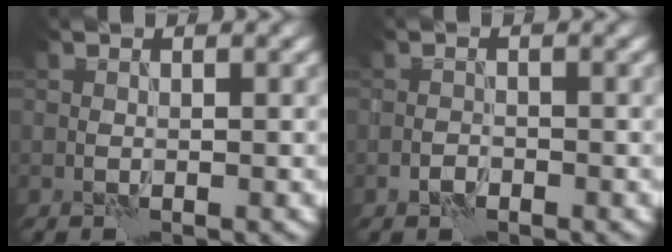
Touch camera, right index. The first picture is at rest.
{"total": 1.2, "force": [-0.8, 0.6, 0.6], "torque": [-0.010, 0.003, -0.018]}